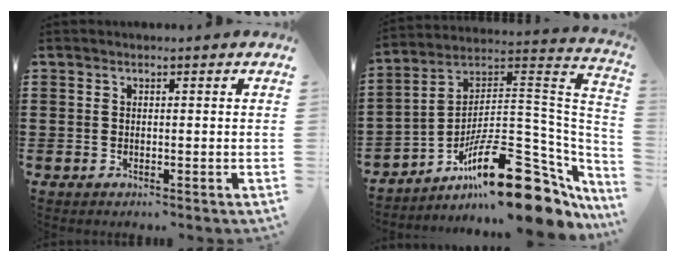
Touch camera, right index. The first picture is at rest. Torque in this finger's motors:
{"motor_torque": [0.06, 0.08, 0.96, 0.17]}